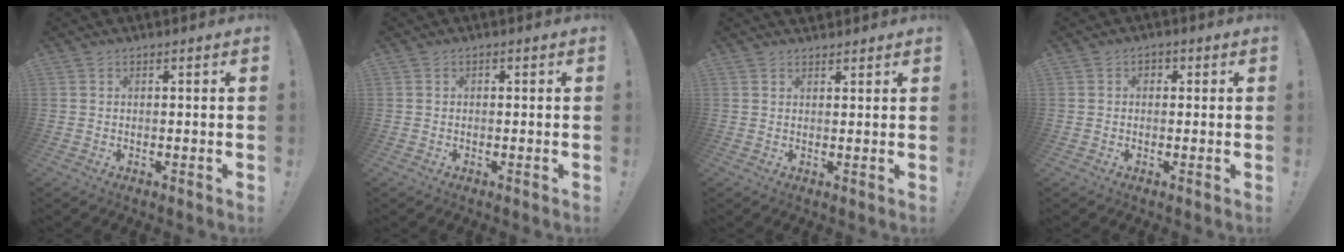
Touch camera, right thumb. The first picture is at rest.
{"total": 0.6, "force": [-0.4, 0.4, 0.2], "torque": [-0.002, 0.001, -0.006]}
{"total": 1.7, "force": [1.5, 0.8, -0.1], "torque": [0.009, -0.011, 0.027]}
{"total": 1.8, "force": [-0.2, 1.5, 0.9], "torque": [-0.007, 0.003, -0.006]}